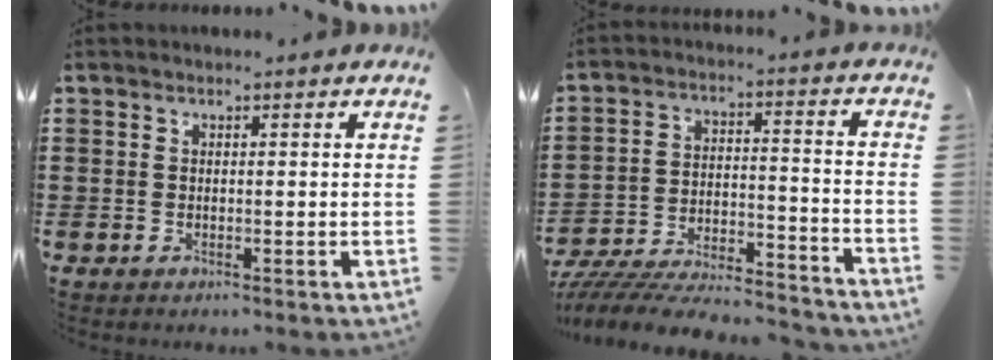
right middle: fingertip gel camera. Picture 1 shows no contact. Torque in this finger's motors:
{"motor_torque": [0.19, -0.05, 1.05, 0.21]}